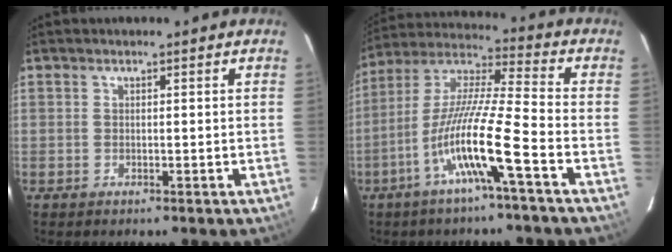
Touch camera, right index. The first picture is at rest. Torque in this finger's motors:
{"motor_torque": [1.39, -0.75, 1.05, 0.21]}